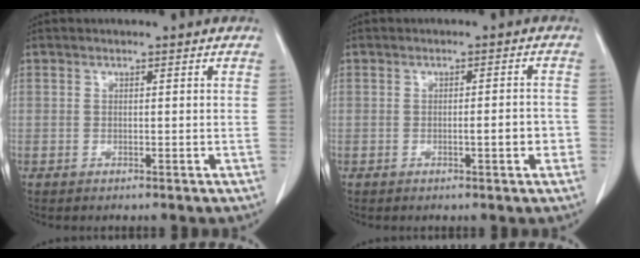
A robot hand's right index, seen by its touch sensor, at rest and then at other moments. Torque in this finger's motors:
{"motor_torque": [0.76, -0.32, 0.34, 0.07]}